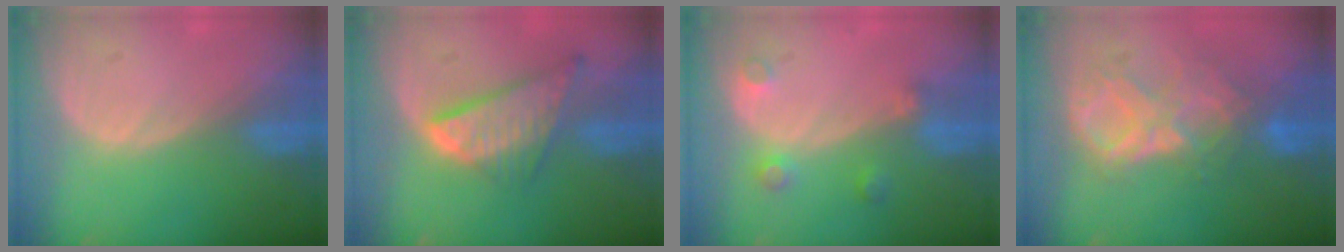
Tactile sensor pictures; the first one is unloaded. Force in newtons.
{"total": 8.7, "press": 7.5, "slide": 4.4}
{"total": 3.4, "press": 3.1, "slide": 1.3}
{"total": 8.7, "press": 7.6, "slide": 4.1}